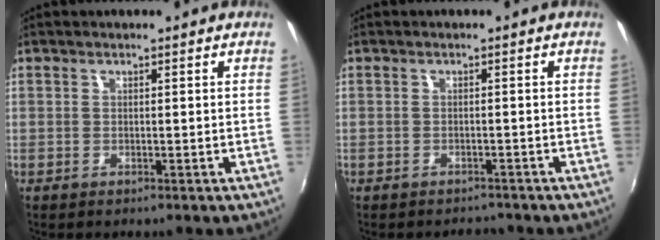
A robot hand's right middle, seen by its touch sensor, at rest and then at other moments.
{"total": 2.6, "force": [-2.4, 1.1, 0.2], "torque": [-0.010, -0.002, -0.034]}